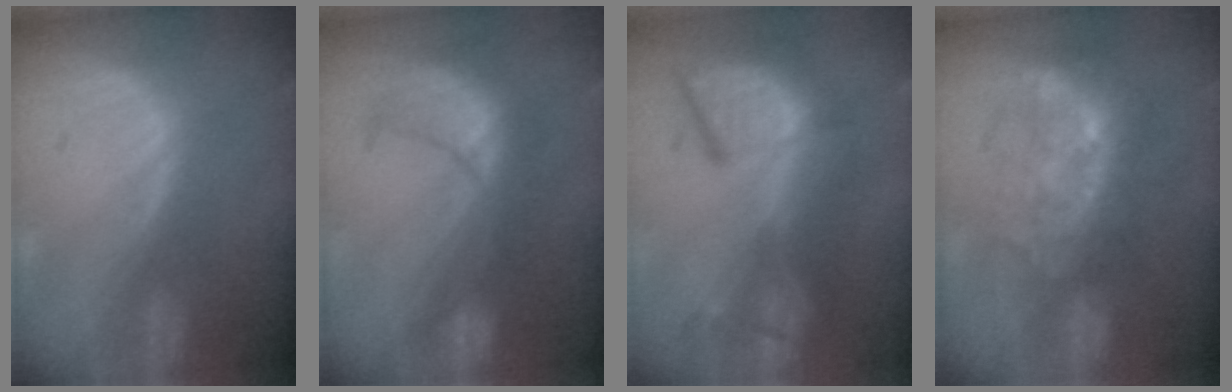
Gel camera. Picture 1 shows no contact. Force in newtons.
{"total": 8.1, "press": 8.0, "slide": 0.7}
{"total": 11.5, "press": 10.7, "slide": 4.4}
{"total": 9.0, "press": 7.6, "slide": 4.7}